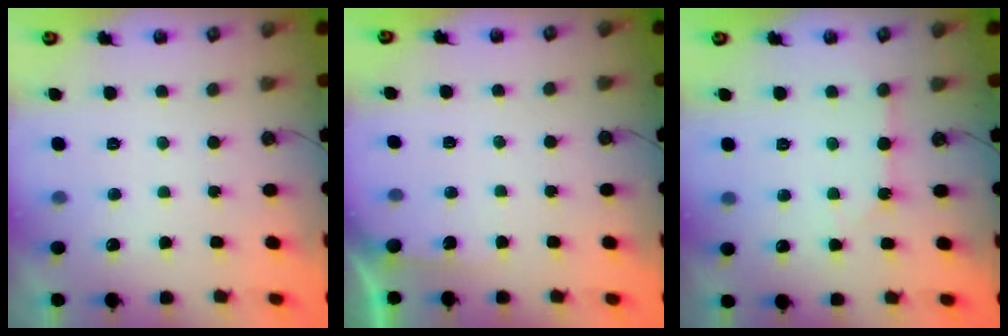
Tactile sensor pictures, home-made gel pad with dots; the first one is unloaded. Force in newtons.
{"total": 2.0, "press": 2.0, "slide": 0.3}
{"total": 2.9, "press": 2.9, "slide": 0.5}